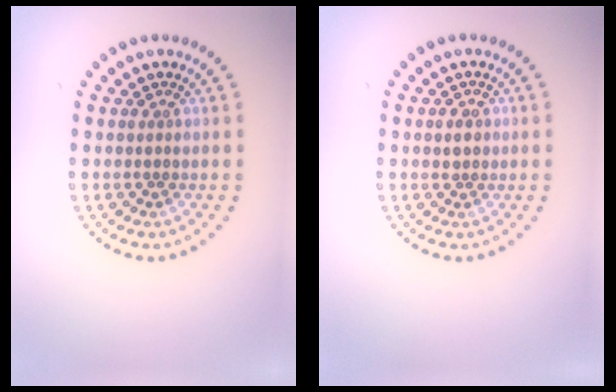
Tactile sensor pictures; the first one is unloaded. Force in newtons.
{"total": 1.0, "press": 1.0, "slide": 0.1}